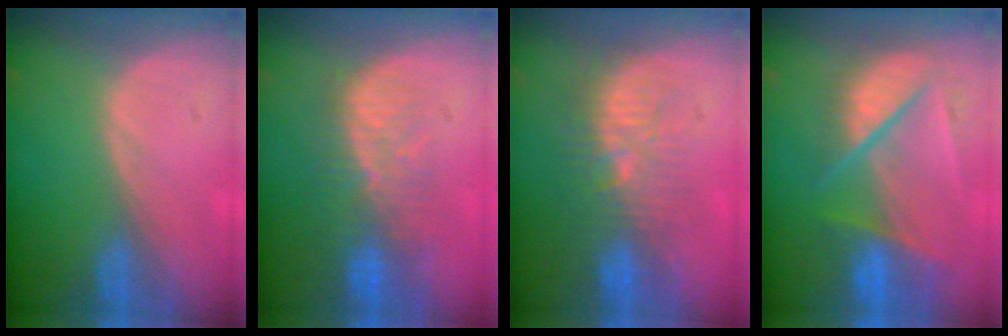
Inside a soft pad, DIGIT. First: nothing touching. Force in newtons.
{"total": 10.1, "press": 8.5, "slide": 5.5}
{"total": 9.3, "press": 8.9, "slide": 2.5}
{"total": 9.4, "press": 8.2, "slide": 4.5}